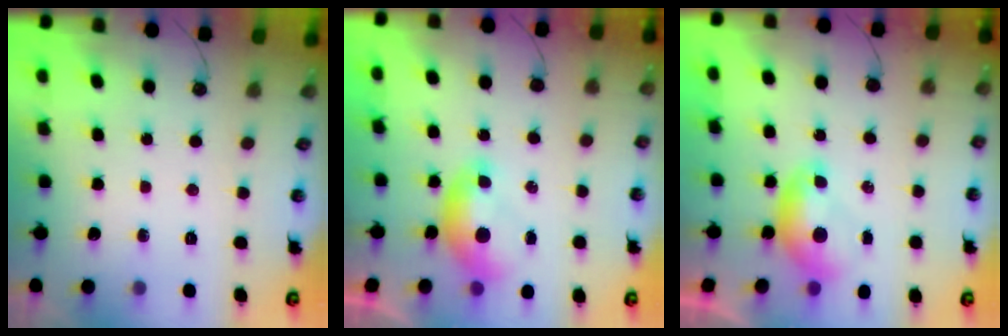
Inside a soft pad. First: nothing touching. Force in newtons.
{"total": 0.0}
{"total": 0.0}